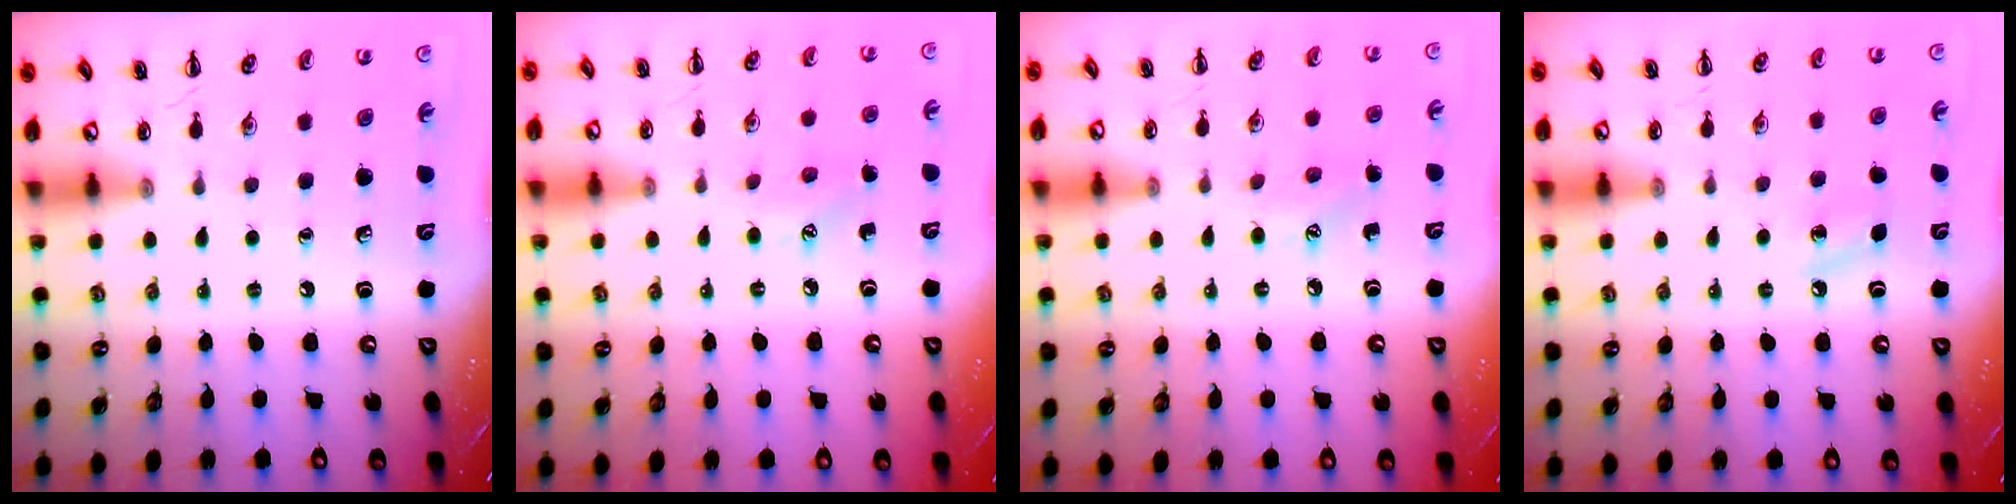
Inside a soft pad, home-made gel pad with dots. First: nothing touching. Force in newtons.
{"total": 5.3, "press": 5.1, "slide": 1.4}
{"total": 5.3, "press": 5.1, "slide": 1.4}
{"total": 4.5, "press": 4.3, "slide": 1.2}